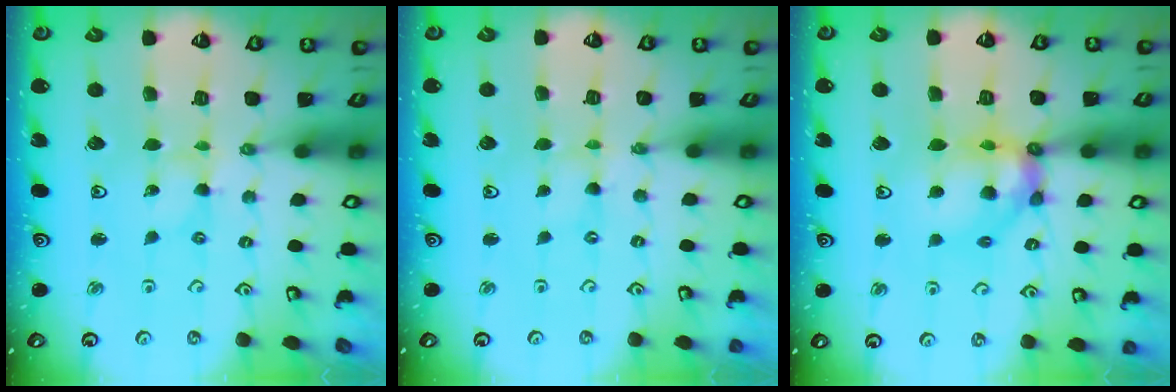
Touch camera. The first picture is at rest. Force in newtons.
{"total": 0.0}
{"total": 13.9, "press": 13.8, "slide": 1.7}